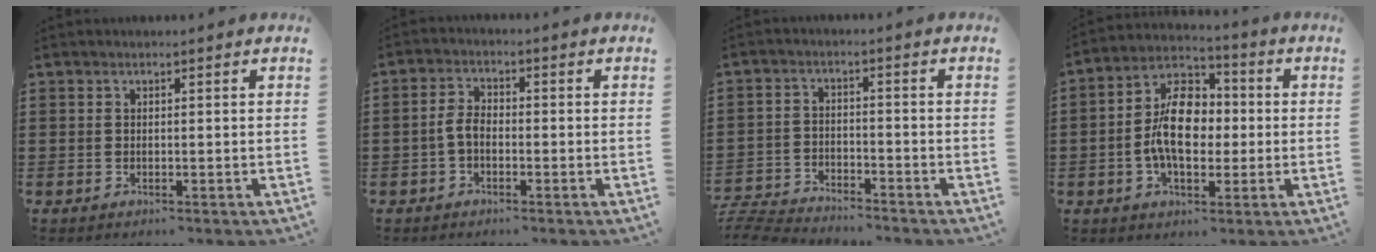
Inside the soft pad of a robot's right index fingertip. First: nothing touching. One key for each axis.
{"total": 3.4, "fx": -1.1, "fy": 1.9, "fz": 2.6, "tx": -0.071, "ty": -0.001, "tz": -0.029}
{"total": 5.3, "fx": -5.3, "fy": 0.4, "fz": 0.5, "tx": -0.028, "ty": -0.002, "tz": -0.112}
{"total": 10.2, "fx": -0.5, "fy": 6.2, "fz": 8.1, "tx": -0.157, "ty": 0.011, "tz": -0.015}